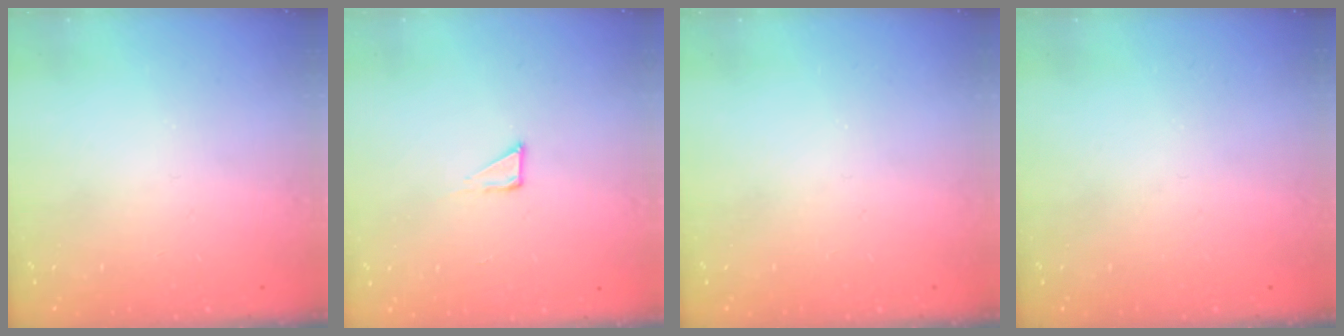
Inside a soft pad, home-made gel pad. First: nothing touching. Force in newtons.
{"total": 2.3, "press": 2.3, "slide": 0.1}
{"total": 0.0}
{"total": 0.0}